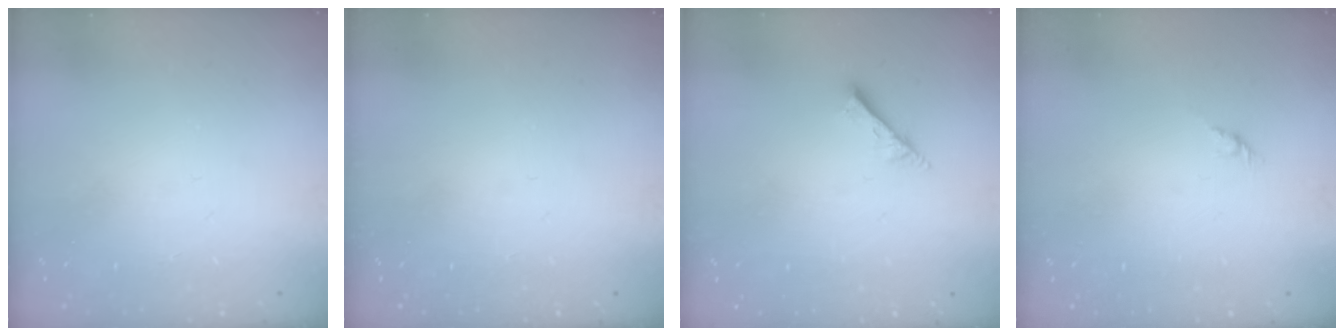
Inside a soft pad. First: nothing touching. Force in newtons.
{"total": 0.0}
{"total": 1.7, "press": 1.6, "slide": 0.1}
{"total": 1.6, "press": 1.5, "slide": 0.7}